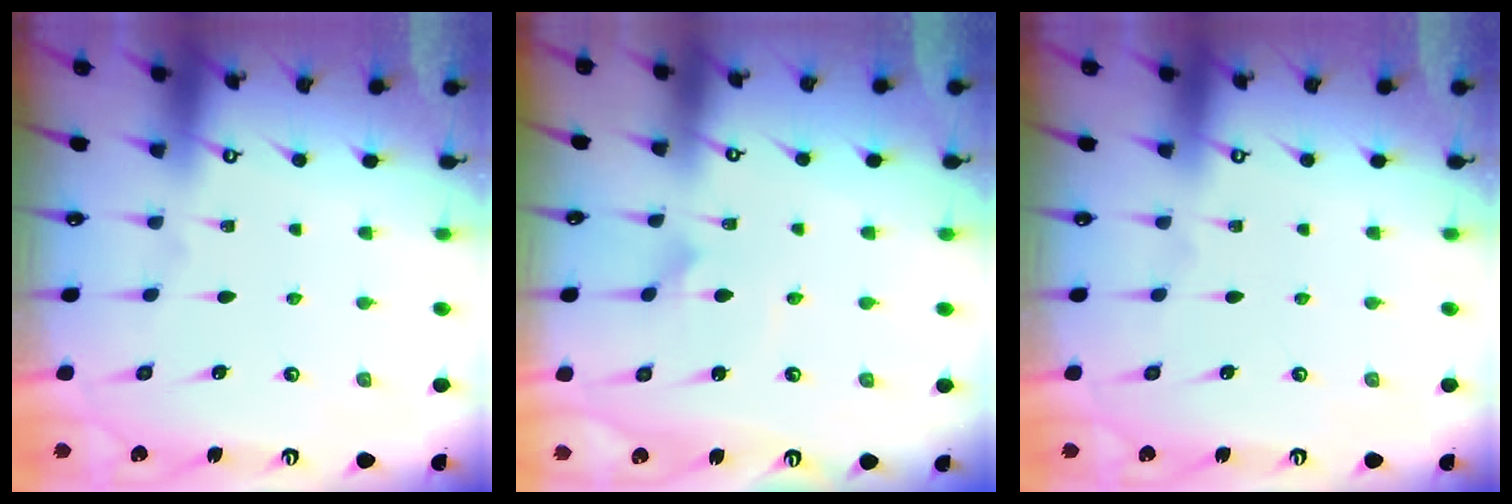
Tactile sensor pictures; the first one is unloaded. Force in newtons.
{"total": 2.3, "press": 2.3, "slide": 0.1}
{"total": 0.0}